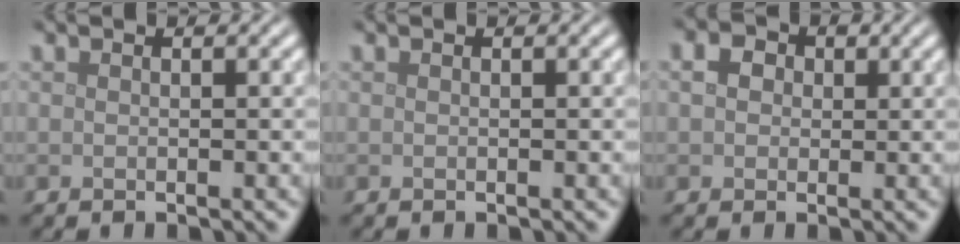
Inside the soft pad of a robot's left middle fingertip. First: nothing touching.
{"total": 0.0}
{"total": 2.2, "force": [0.3, 1.9, 1.0], "torque": [-0.025, 0.006, -0.002]}